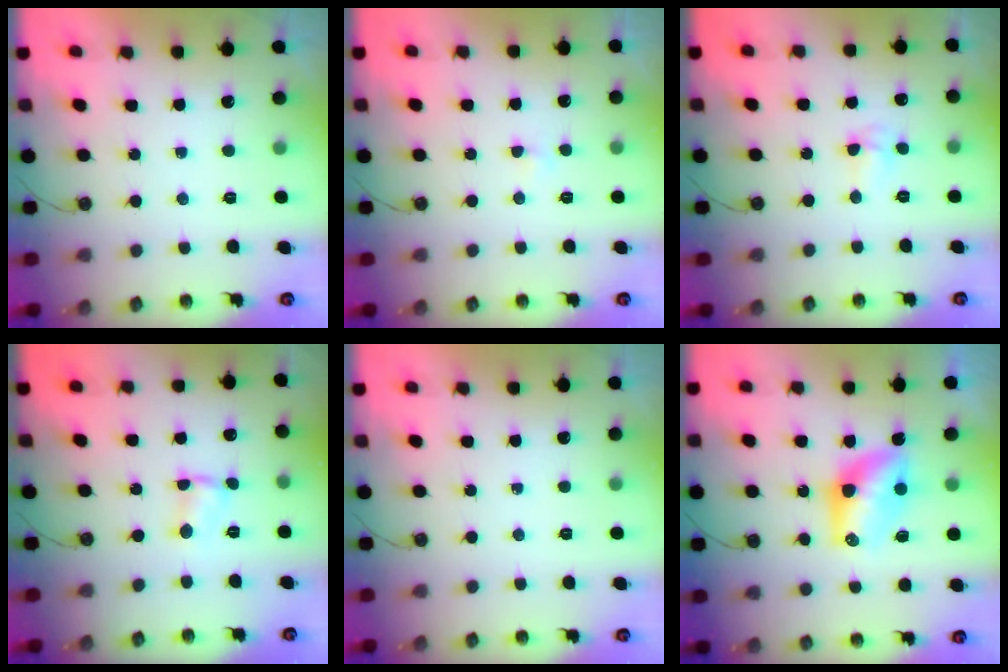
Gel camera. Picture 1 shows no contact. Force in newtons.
{"total": 2.5, "press": 2.5, "slide": 0.4}
{"total": 4.6, "press": 4.6, "slide": 0.5}
{"total": 1.7, "press": 1.6, "slide": 0.2}
{"total": 0.0}
{"total": 9.9, "press": 9.1, "slide": 4.1}